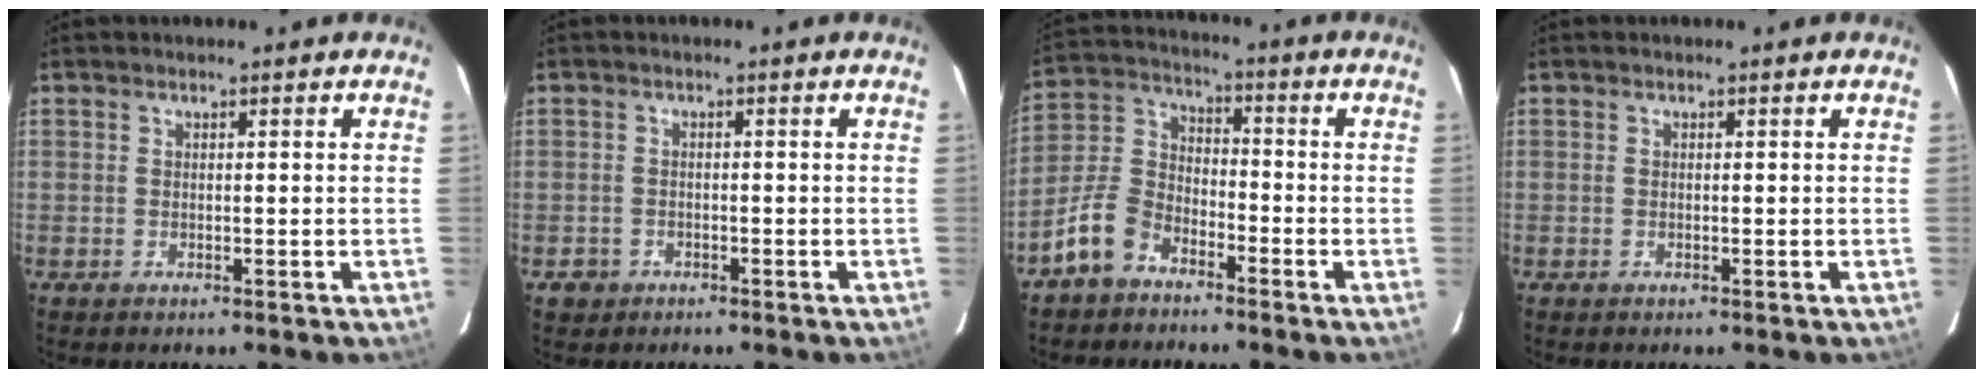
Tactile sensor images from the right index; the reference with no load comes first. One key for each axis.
{"total": 2.7, "fx": -1.2, "fy": 2.4, "fz": 0.2, "tx": -0.012, "ty": 0.005, "tz": -0.017}
{"total": 8.9, "fx": -6.1, "fy": 5.1, "fz": 4.0, "tx": -0.099, "ty": 0.026, "tz": -0.123}
{"total": 0.0}